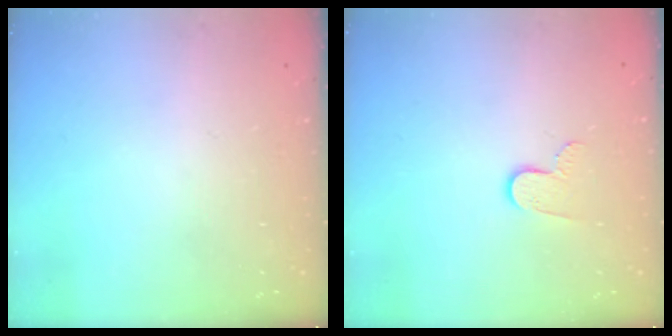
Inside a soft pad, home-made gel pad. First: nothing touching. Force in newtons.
{"total": 6.6, "press": 6.6, "slide": 0.6}